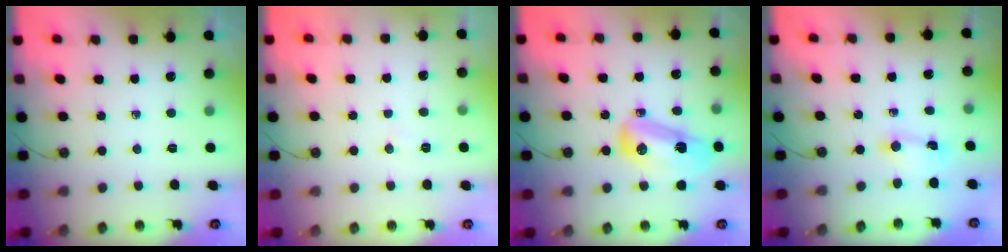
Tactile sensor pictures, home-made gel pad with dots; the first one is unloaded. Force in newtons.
{"total": 17.5, "press": 6.0, "slide": 16.5}
{"total": 12.7, "press": 10.9, "slide": 6.4}
{"total": 1.5, "press": 1.5, "slide": 0.2}